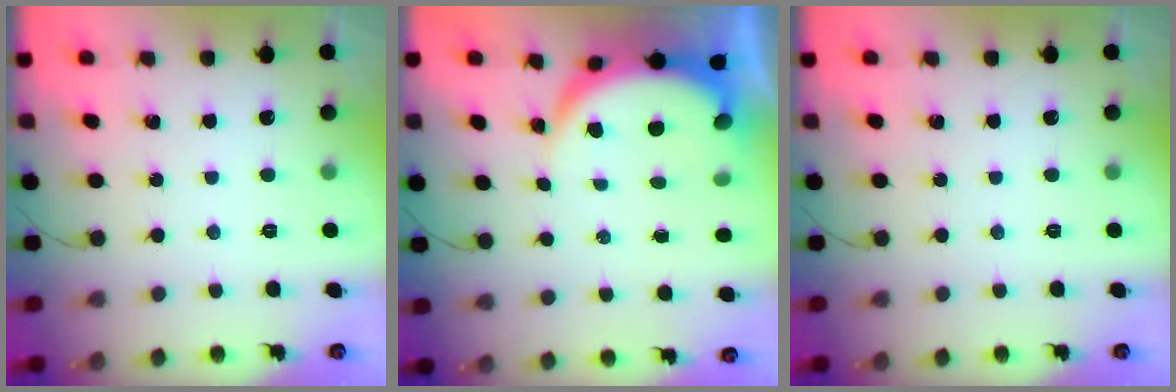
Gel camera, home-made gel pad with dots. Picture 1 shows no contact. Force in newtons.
{"total": 6.8, "press": 6.7, "slide": 0.9}
{"total": 0.0}